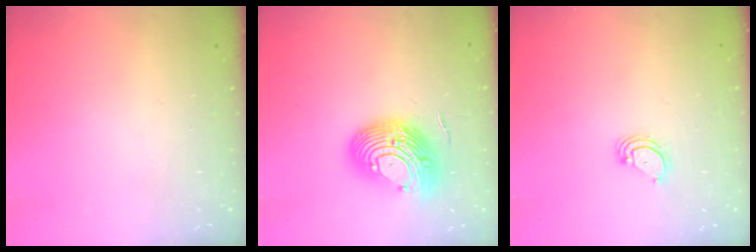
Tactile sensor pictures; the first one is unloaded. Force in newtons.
{"total": 16.3, "press": 15.8, "slide": 4.1}
{"total": 2.8, "press": 2.8, "slide": 0.3}